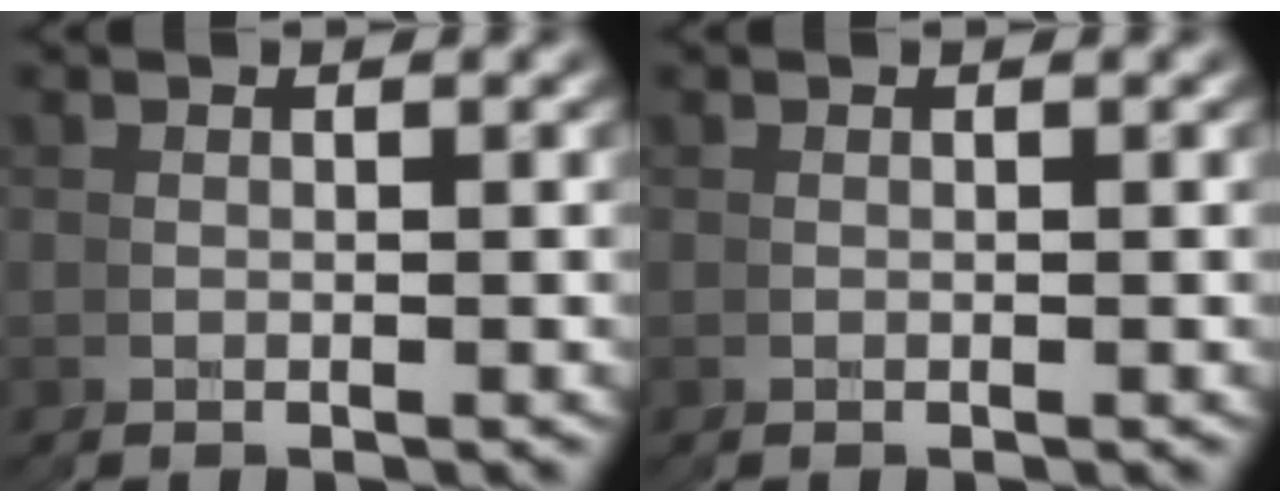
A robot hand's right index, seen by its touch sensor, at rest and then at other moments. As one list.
[{"total": 0.0}]